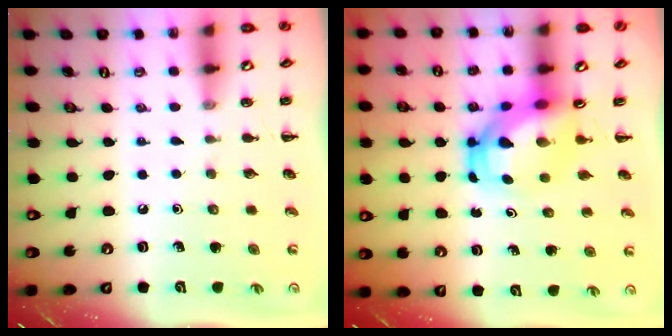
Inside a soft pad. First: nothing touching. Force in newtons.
{"total": 6.4, "press": 6.0, "slide": 2.2}